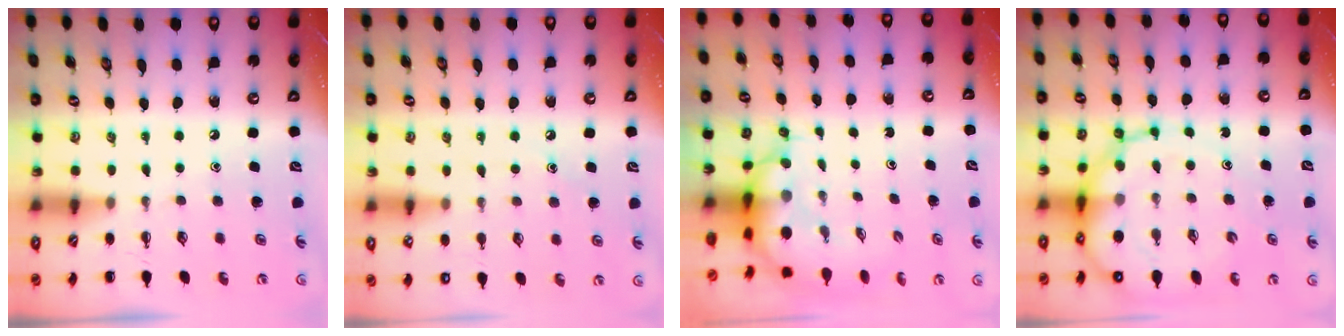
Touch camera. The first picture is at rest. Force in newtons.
{"total": 7.2, "press": 7.0, "slide": 1.7}
{"total": 5.6, "press": 5.4, "slide": 1.3}
{"total": 16.6, "press": 16.1, "slide": 4.1}